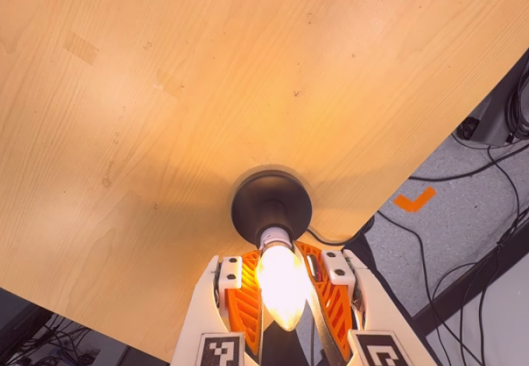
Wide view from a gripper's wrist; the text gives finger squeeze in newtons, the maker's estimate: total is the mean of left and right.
{"total": 15.0, "left": 17.9, "right": 12.1}